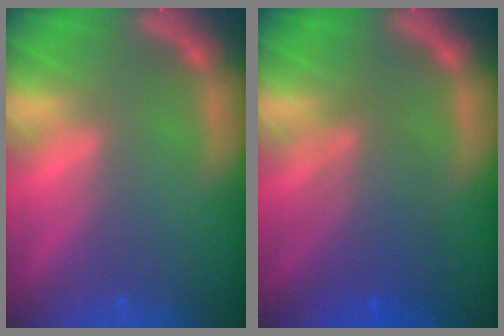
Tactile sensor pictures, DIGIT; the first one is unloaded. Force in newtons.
{"total": 5.1}